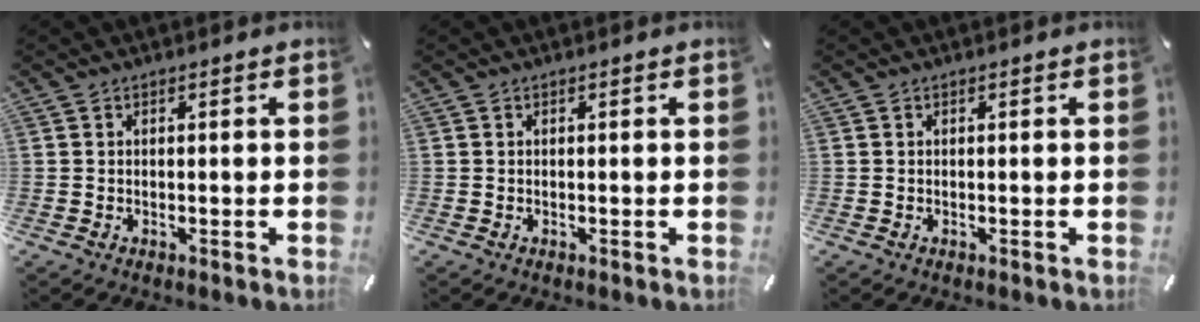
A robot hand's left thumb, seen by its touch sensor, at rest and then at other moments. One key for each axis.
{"total": 0.0}
{"total": 0.0}